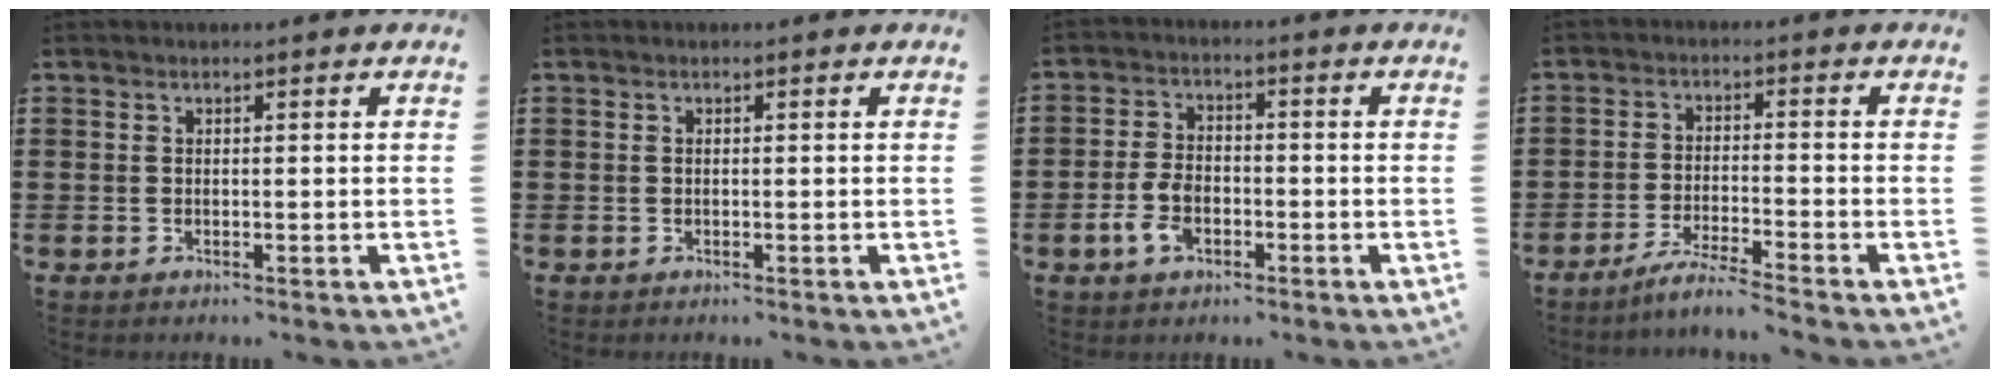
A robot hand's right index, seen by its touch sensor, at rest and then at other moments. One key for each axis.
{"total": 0.0}
{"total": 5.2, "fx": -2.1, "fy": 3.1, "fz": 3.7, "tx": -0.084, "ty": 0.002, "tz": -0.042}
{"total": 4.2, "fx": -3.9, "fy": -0.7, "fz": 1.5, "tx": -0.032, "ty": -0.011, "tz": -0.076}